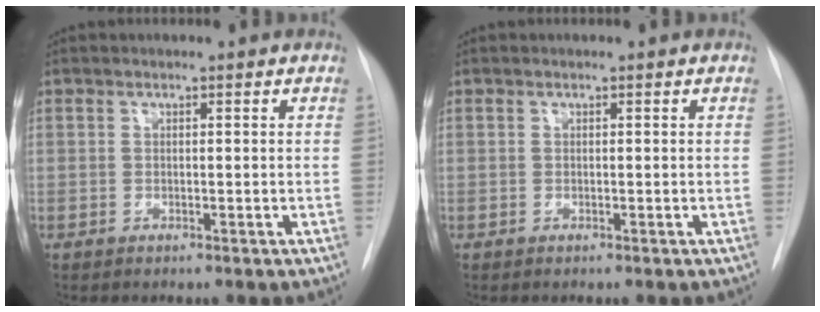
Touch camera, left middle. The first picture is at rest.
{"total": 0.0}